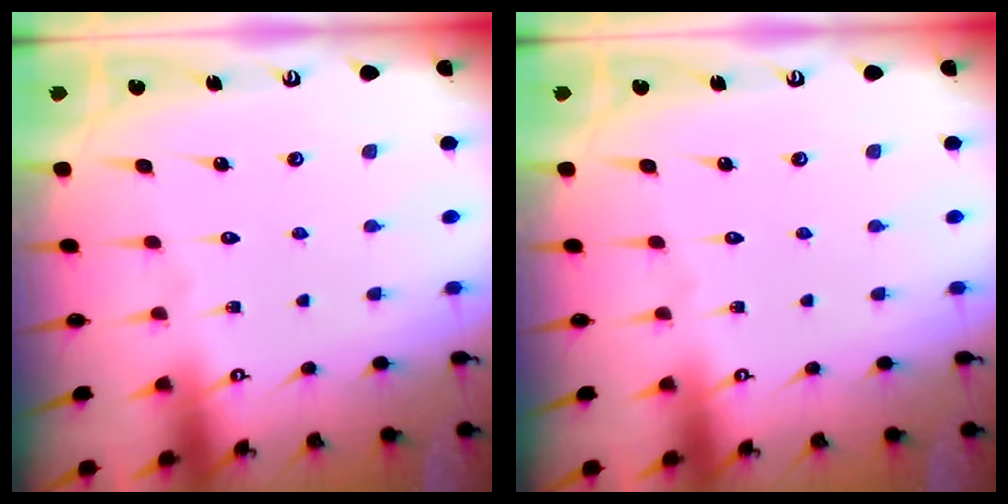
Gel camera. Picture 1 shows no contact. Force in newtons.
{"total": 0.0}